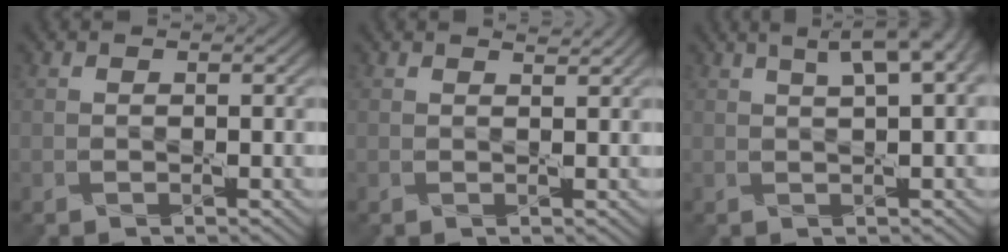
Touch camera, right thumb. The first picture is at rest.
{"total": 0.9, "force": [0.9, -0.1, 0.0], "torque": [-0.005, -0.002, 0.010]}
{"total": 5.4, "force": [2.5, 1.1, 4.7], "torque": [-0.069, 0.024, 0.039]}